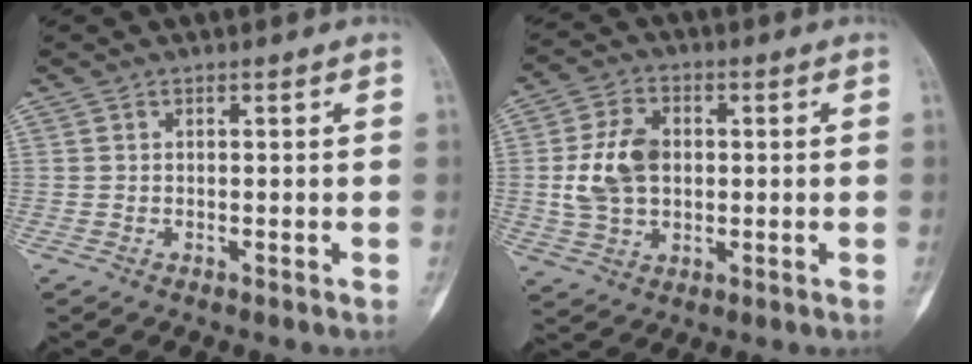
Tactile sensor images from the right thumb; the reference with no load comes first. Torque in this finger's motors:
{"motor_torque": [0.91, 0.79, 0.63, -0.98, 0.07]}